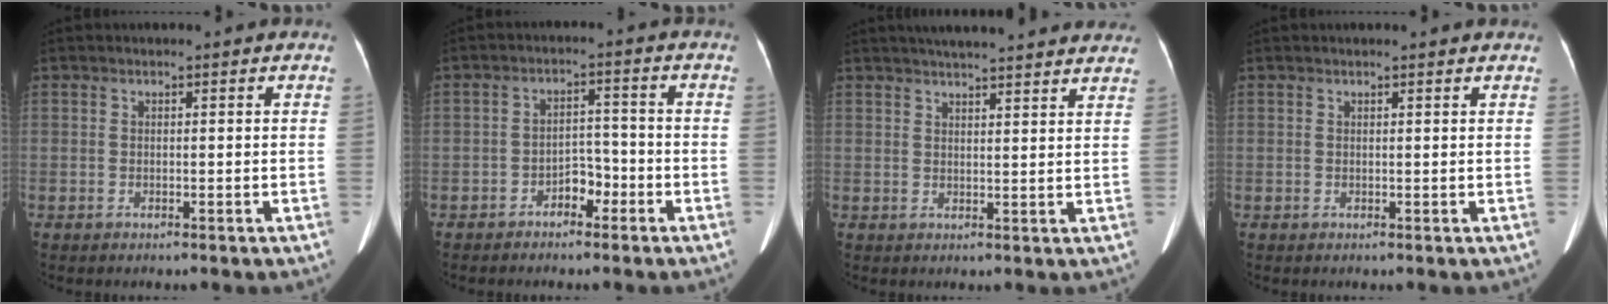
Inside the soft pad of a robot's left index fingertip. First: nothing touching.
{"total": 3.7, "force": [-2.4, 1.9, 2.1], "torque": [-0.033, 0.013, -0.040]}
{"total": 18.0, "force": [16.2, 1.9, 7.5], "torque": [-0.103, 0.029, 0.200]}
{"total": 2.2, "force": [2.1, 0.2, 0.8], "torque": [-0.012, 0.012, 0.019]}